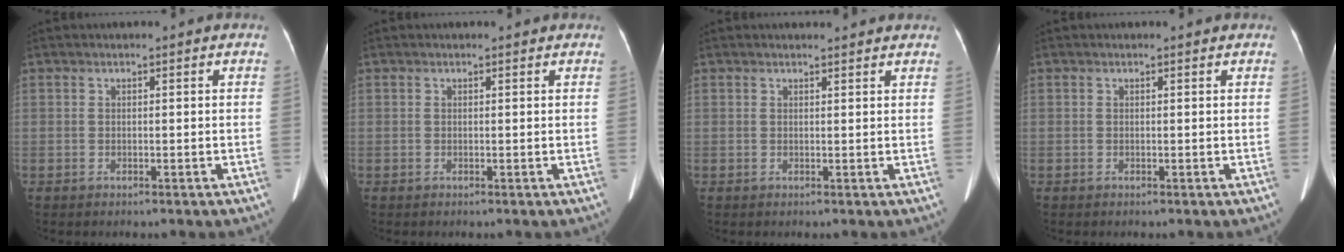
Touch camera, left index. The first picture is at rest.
{"total": 0.7, "force": [0.6, 0.4, 0.1], "torque": [-0.008, 0.002, 0.002]}
{"total": 2.8, "force": [2.7, 0.4, 0.5], "torque": [-0.013, 0.008, 0.029]}
{"total": 0.5, "force": [0.4, 0.3, 0.1], "torque": [-0.006, 0.004, 0.001]}